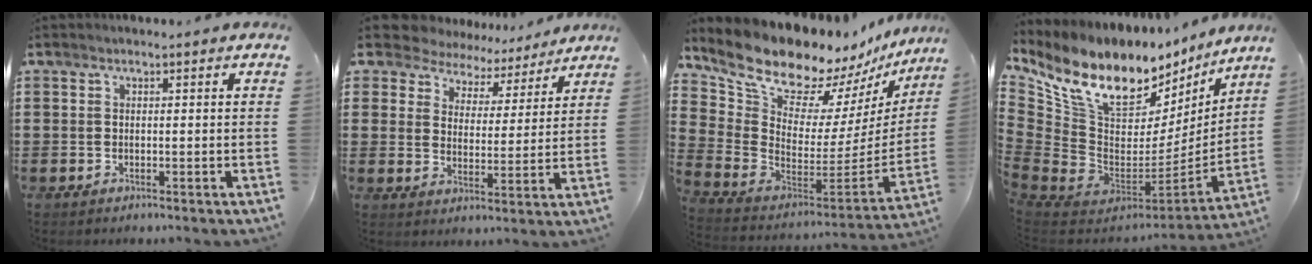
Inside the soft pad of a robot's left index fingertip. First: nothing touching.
{"total": 6.7, "force": [6.3, 2.0, 0.5], "torque": [-0.040, -0.040, 0.113]}
{"total": 12.4, "force": [11.1, 4.3, 3.4], "torque": [-0.115, -0.096, 0.195]}
{"total": 13.5, "force": [8.6, 7.3, 7.3], "torque": [-0.162, -0.068, 0.155]}